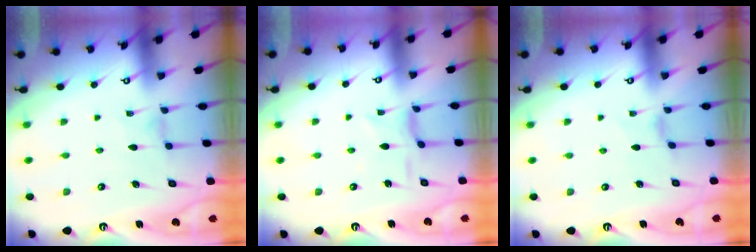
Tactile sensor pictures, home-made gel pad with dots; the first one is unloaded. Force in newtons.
{"total": 2.3, "press": 2.3, "slide": 0.5}
{"total": 0.9, "press": 0.8, "slide": 0.4}